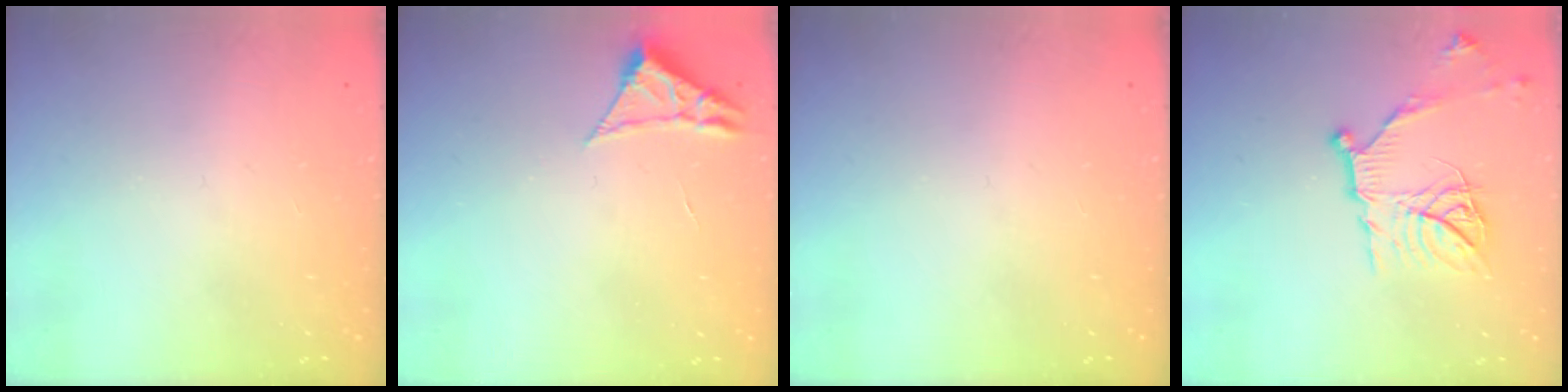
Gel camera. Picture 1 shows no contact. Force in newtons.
{"total": 2.3, "press": 2.3, "slide": 0.4}
{"total": 0.0}
{"total": 14.7, "press": 14.7, "slide": 0.2}